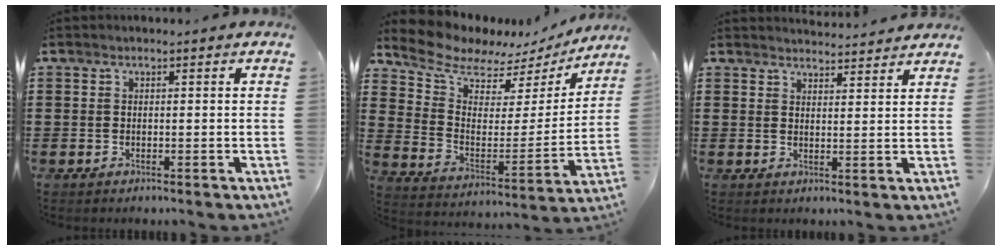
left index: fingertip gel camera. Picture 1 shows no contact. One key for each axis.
{"total": 7.2, "fx": 6.5, "fy": 2.7, "fz": 1.3, "tx": -0.069, "ty": -0.044, "tz": 0.112}
{"total": 2.8, "fx": 2.8, "fy": -0.1, "fz": 0.0, "tx": -0.008, "ty": -0.013, "tz": 0.054}